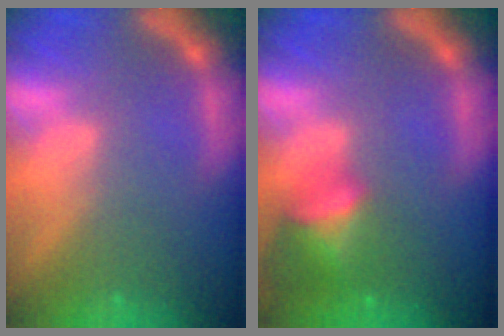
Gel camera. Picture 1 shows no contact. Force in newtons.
{"total": 4.5}